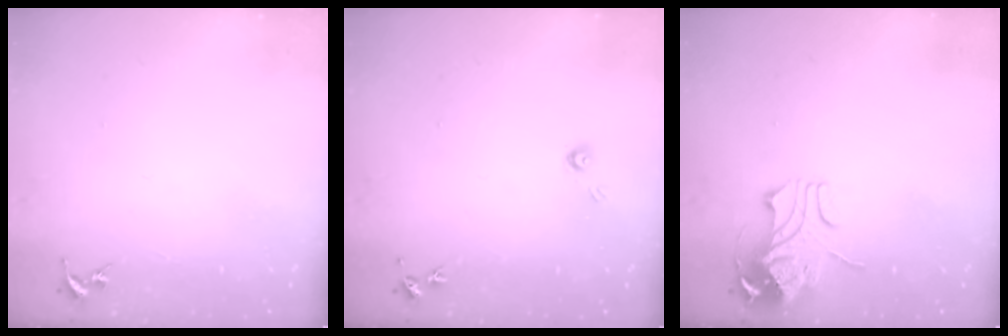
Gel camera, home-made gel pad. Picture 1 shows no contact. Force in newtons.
{"total": 4.0, "press": 4.0, "slide": 0.3}
{"total": 10.3, "press": 10.2, "slide": 0.9}